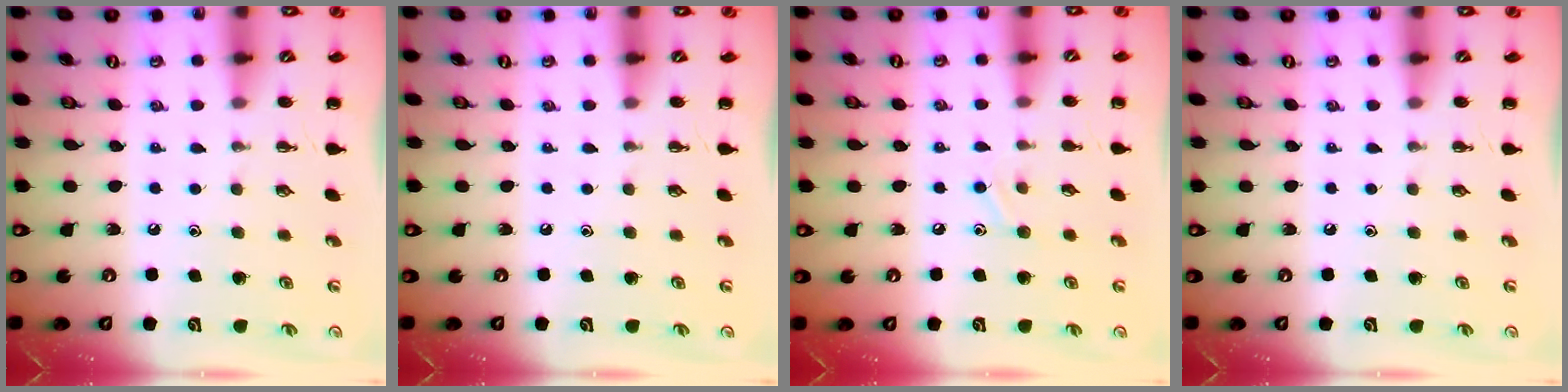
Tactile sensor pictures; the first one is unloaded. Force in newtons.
{"total": 0.0}
{"total": 6.5, "press": 6.3, "slide": 1.7}
{"total": 0.0}